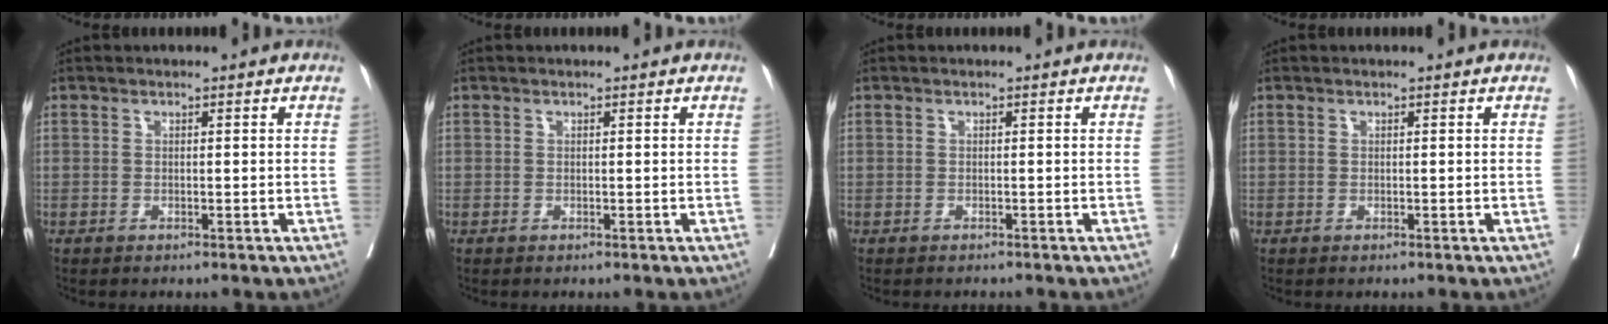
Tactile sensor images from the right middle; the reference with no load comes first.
{"total": 0.0}
{"total": 1.3, "force": [-1.3, 0.2, 0.3], "torque": [-0.008, -0.002, -0.018]}
{"total": 0.0}